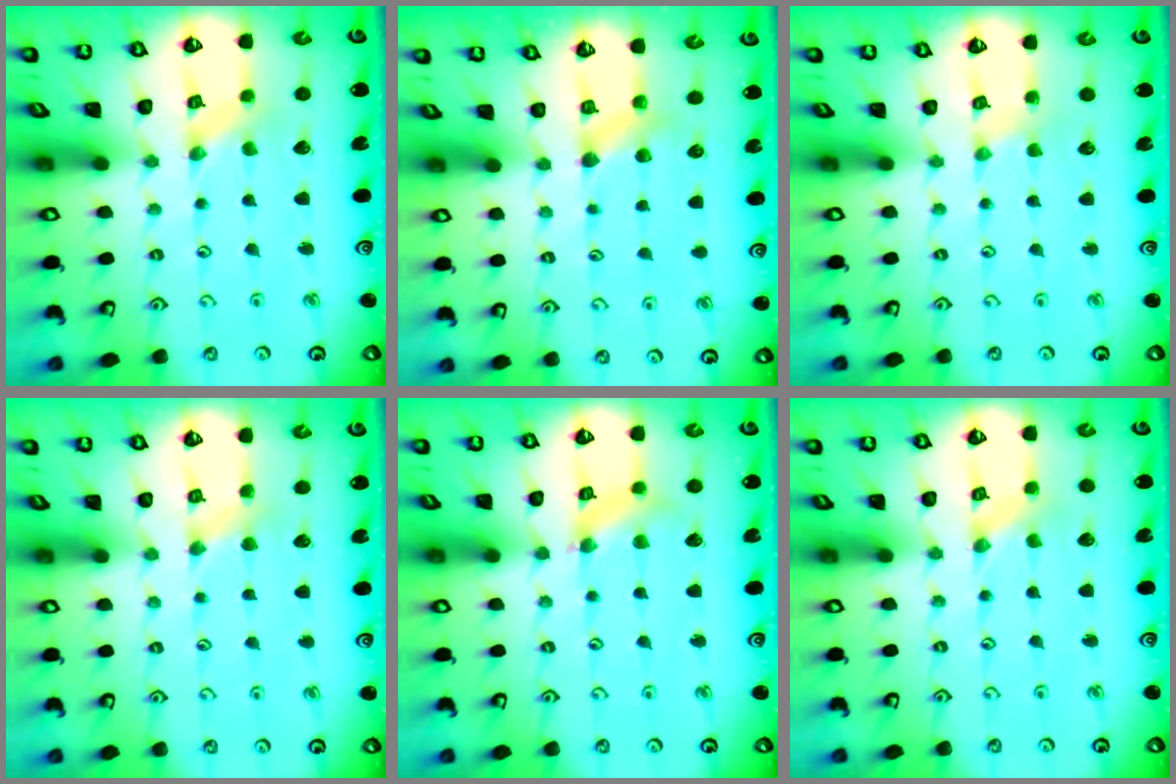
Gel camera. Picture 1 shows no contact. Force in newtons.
{"total": 5.0, "press": 5.0, "slide": 0.6}
{"total": 0.9, "press": 0.9, "slide": 0.2}
{"total": 3.7, "press": 3.7, "slide": 0.5}
{"total": 6.7, "press": 6.6, "slide": 0.7}
{"total": 0.0}